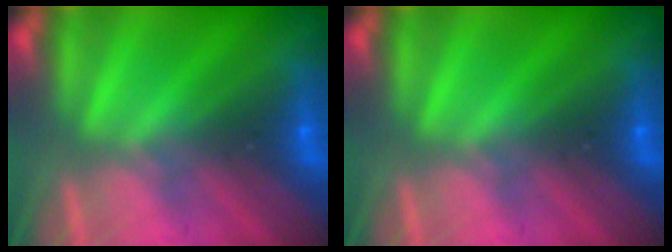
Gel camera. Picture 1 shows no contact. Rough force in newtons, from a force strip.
{"total": 0.0}